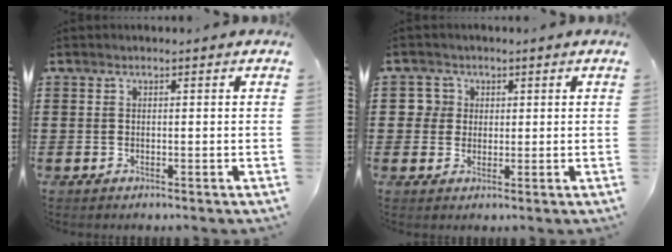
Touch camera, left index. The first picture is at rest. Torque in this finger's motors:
{"motor_torque": [0.00, -0.13, -0.06, -0.01]}